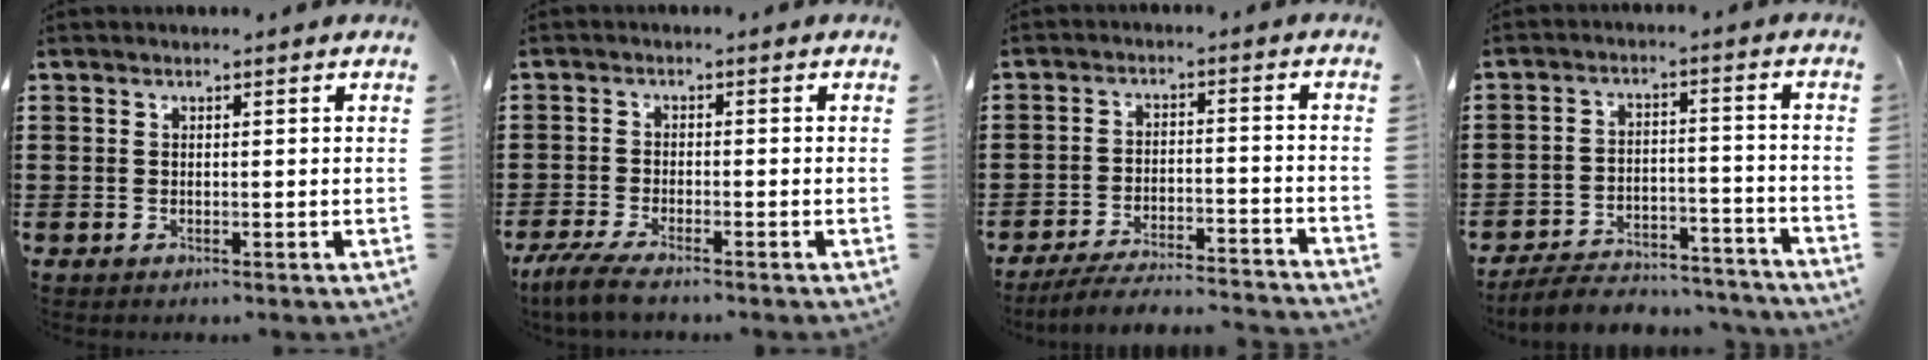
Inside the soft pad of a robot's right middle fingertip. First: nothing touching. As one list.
[{"total": 3.7, "force": [-3.1, 0.1, 2.0], "torque": [-0.054, -0.013, -0.064]}, {"total": 5.4, "force": [-5.1, 0.2, 1.7], "torque": [-0.041, -0.008, -0.102]}, {"total": 6.0, "force": [-5.7, 1.1, 1.2], "torque": [-0.030, 0.008, -0.115]}]